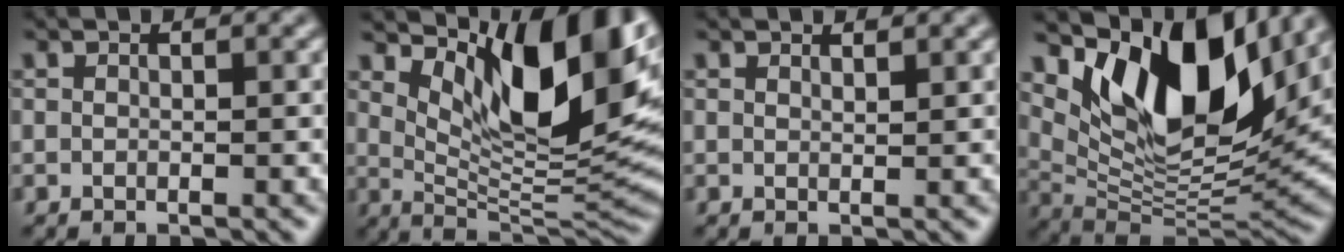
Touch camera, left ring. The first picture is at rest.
{"total": 12.7, "force": [5.3, 5.0, 10.4], "torque": [-0.157, -0.007, 0.100]}
{"total": 0.9, "force": [0.9, 0.1, 0.2], "torque": [-0.002, 0.001, 0.016]}
{"total": 12.8, "force": [6.8, 5.7, 9.2], "torque": [-0.144, -0.006, 0.126]}